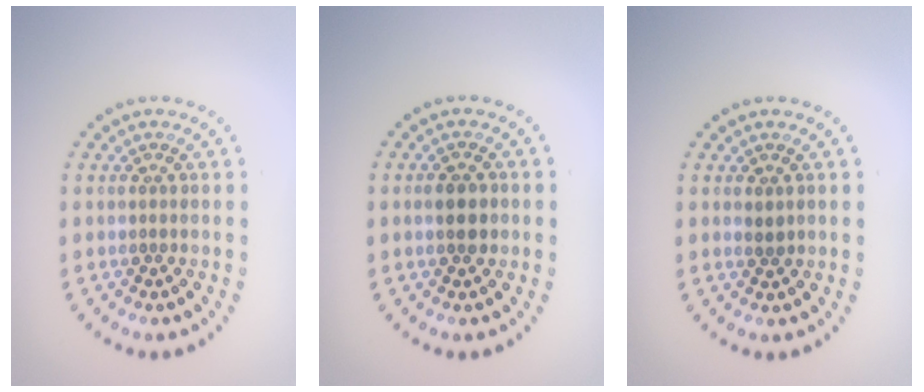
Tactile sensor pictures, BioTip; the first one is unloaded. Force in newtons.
{"total": 2.1, "press": 2.1, "slide": 0.0}
{"total": 0.7, "press": 0.7, "slide": 0.2}